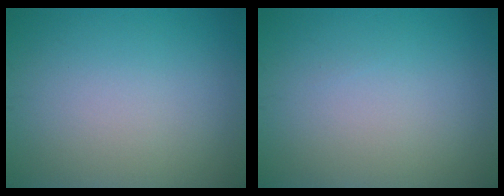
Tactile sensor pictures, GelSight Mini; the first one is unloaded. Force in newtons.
{"total": 0.0}